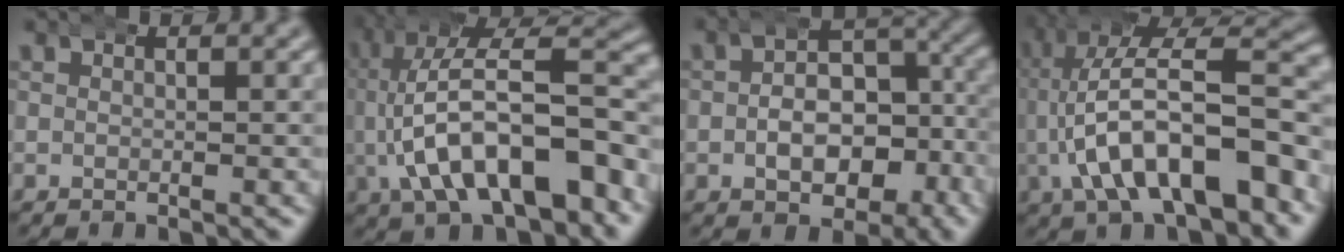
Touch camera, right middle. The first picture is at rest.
{"total": 13.3, "force": [-1.9, 7.3, 11.0], "torque": [-0.179, -0.006, -0.020]}
{"total": 7.5, "force": [-1.7, 5.3, 5.0], "torque": [-0.051, -0.006, -0.027]}
{"total": 12.3, "force": [-2.3, 6.6, 10.1], "torque": [-0.166, -0.004, -0.027]}